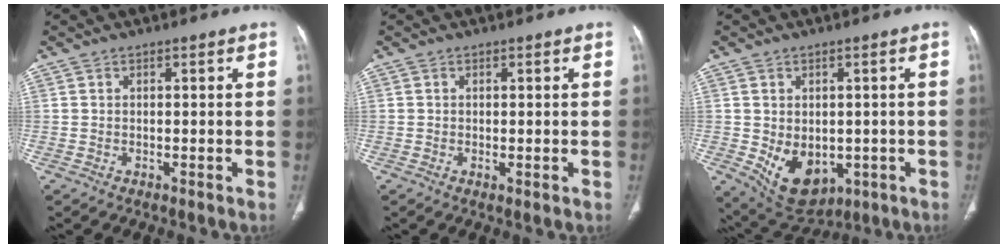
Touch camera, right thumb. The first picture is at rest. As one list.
[{"total": 0.9, "force": [-0.2, 0.3, 0.8], "torque": [-0.018, -0.005, -0.002]}, {"total": 10.4, "force": [-2.2, 7.3, 7.1], "torque": [-0.089, -0.010, -0.009]}]